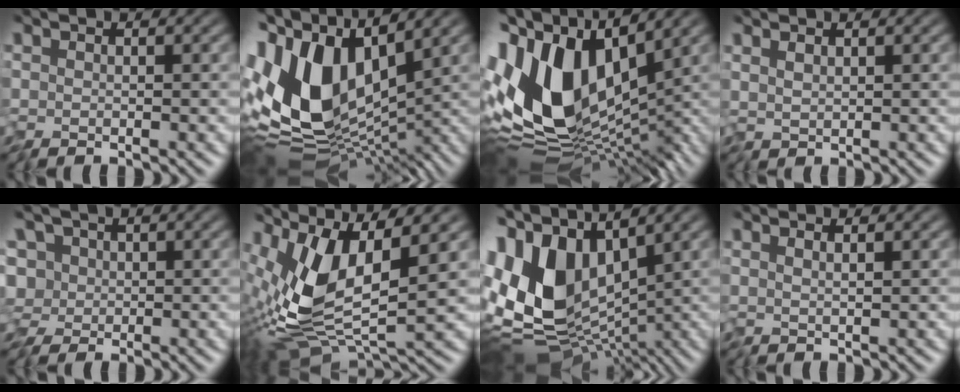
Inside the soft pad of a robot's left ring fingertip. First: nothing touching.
{"total": 13.4, "force": [0.7, 7.3, 11.2], "torque": [-0.221, 0.000, -0.004]}
{"total": 15.2, "force": [0.3, 8.3, 12.7], "torque": [-0.254, 0.007, -0.010]}
{"total": 1.2, "force": [0.6, 0.5, 0.9], "torque": [-0.023, 0.001, 0.011]}
{"total": 5.0, "force": [0.1, 3.9, 3.1], "torque": [-0.058, 0.022, -0.021]}
{"total": 9.8, "force": [1.6, 3.9, 8.8], "torque": [-0.194, -0.006, 0.023]}
{"total": 15.4, "force": [1.0, 10.0, 11.6], "torque": [-0.238, -0.003, 0.037]}
{"total": 0.6, "force": [0.3, -0.2, 0.5], "torque": [-0.010, -0.005, 0.006]}